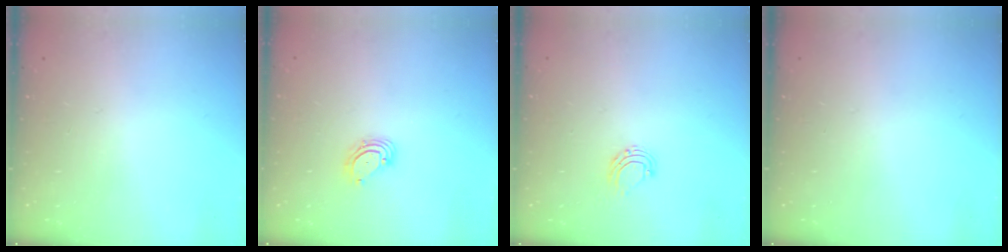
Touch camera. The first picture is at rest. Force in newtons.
{"total": 3.4, "press": 3.4, "slide": 0.3}
{"total": 5.7, "press": 5.7, "slide": 0.4}
{"total": 0.0}